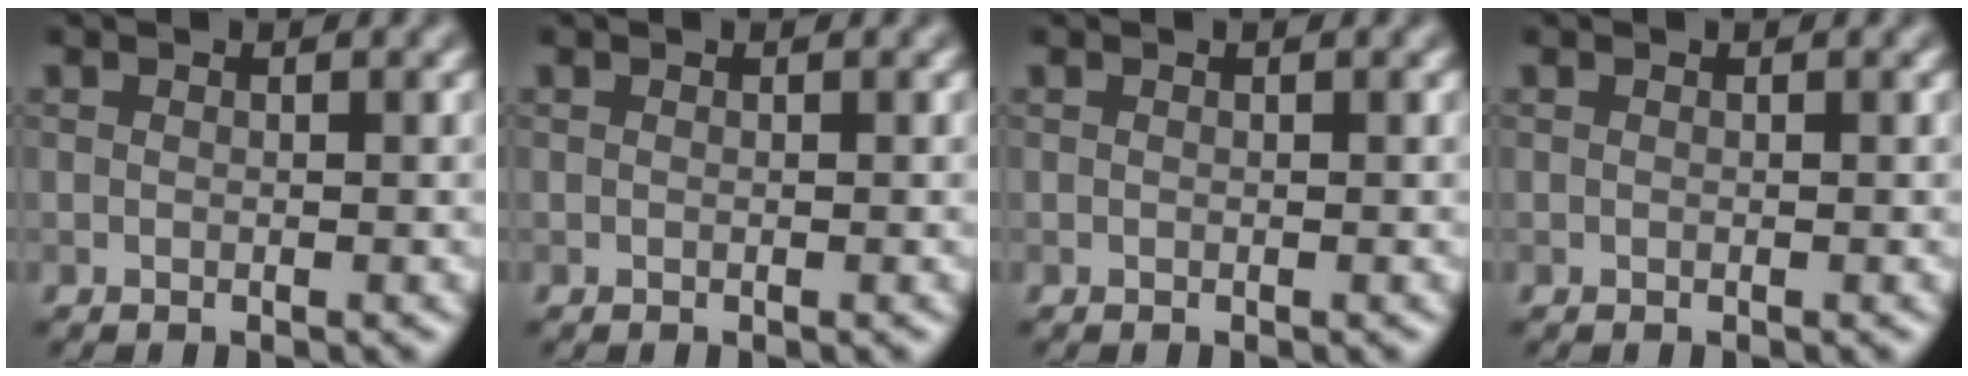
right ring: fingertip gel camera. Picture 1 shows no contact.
{"total": 0.0}
{"total": 0.0}
{"total": 0.0}